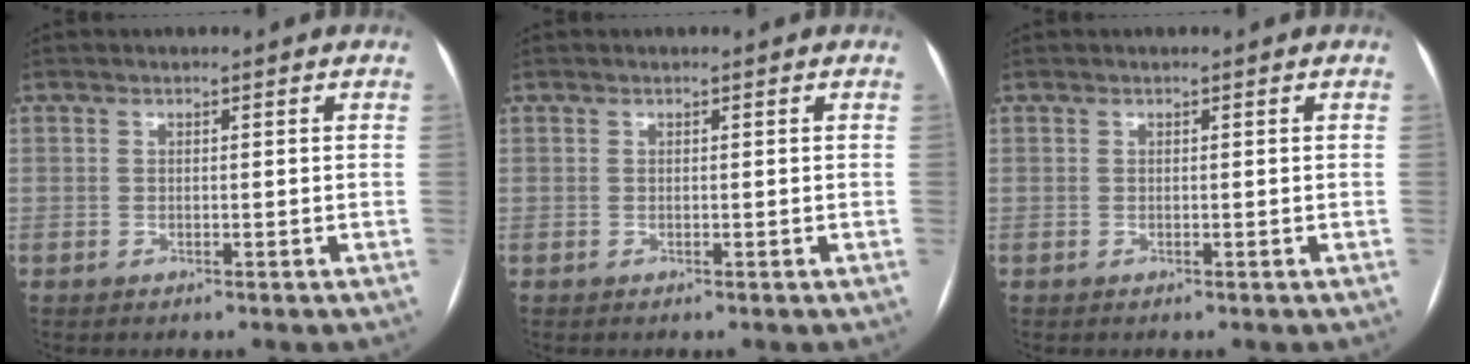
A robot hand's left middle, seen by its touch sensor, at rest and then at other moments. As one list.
[{"total": 0.0}, {"total": 0.0}]